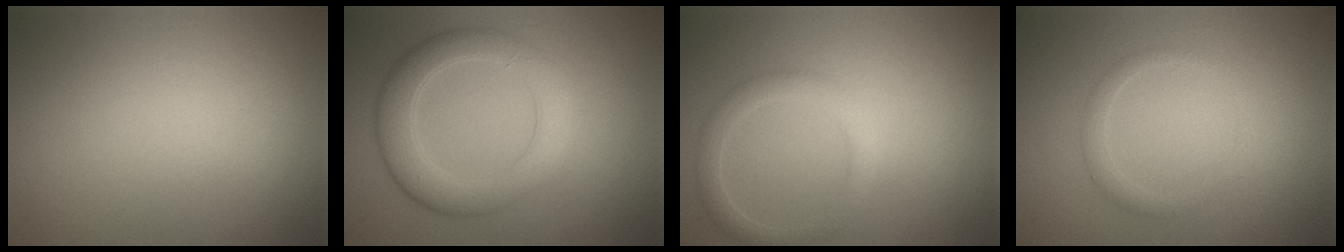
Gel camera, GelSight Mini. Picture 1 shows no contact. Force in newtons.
{"total": 4.6, "press": 4.6, "slide": 0.2}
{"total": 2.2, "press": 2.2, "slide": 0.1}
{"total": 1.3, "press": 1.3, "slide": 0.1}